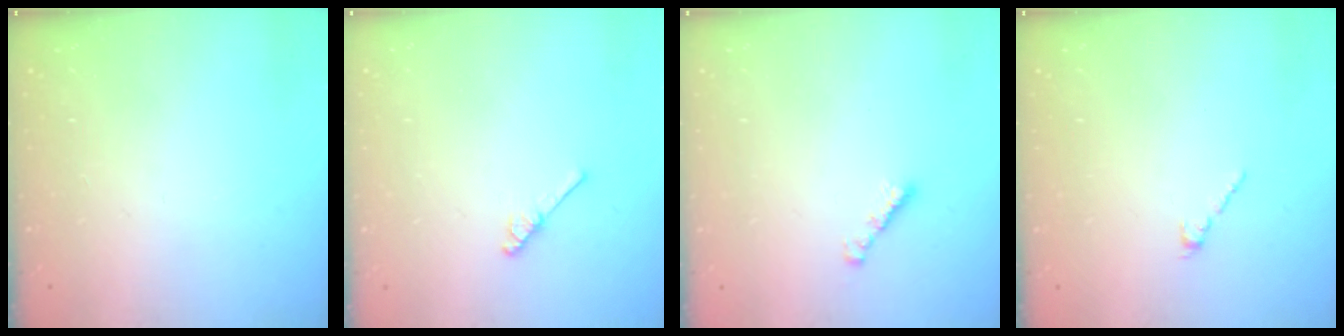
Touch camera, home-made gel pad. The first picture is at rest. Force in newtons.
{"total": 3.0, "press": 2.9, "slide": 0.5}
{"total": 1.9, "press": 1.9, "slide": 0.5}
{"total": 2.1, "press": 2.0, "slide": 0.7}